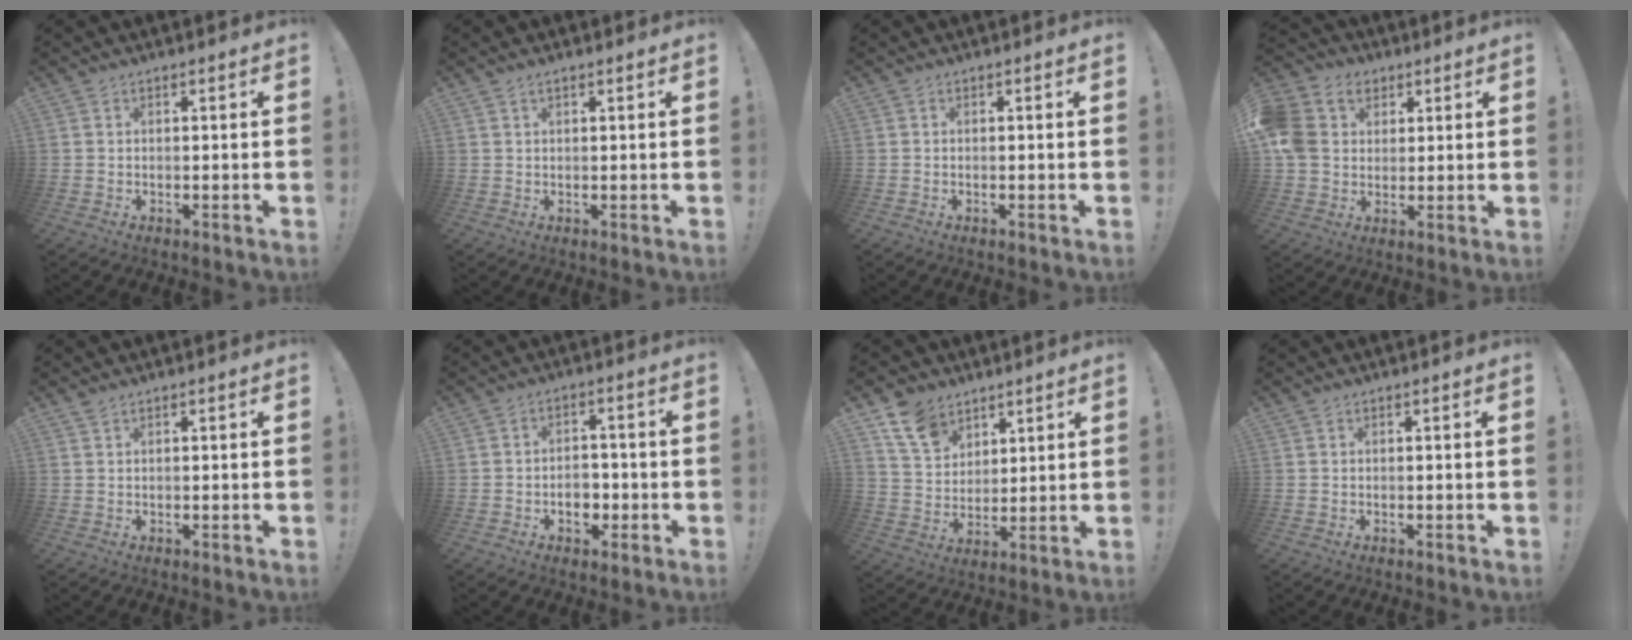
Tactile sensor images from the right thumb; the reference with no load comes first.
{"total": 1.1, "force": [0.8, 0.4, 0.7], "torque": [-0.018, 0.000, 0.015]}
{"total": 0.0}
{"total": 12.5, "force": [3.2, 10.7, 5.7], "torque": [-0.115, 0.002, 0.067]}
{"total": 1.1, "force": [0.9, 0.2, 0.5], "torque": [-0.010, 0.001, 0.017]}
{"total": 6.2, "force": [-1.8, 4.6, 3.7], "torque": [-0.048, 0.007, -0.032]}
{"total": 11.1, "force": [7.6, 7.2, 3.8], "torque": [-0.070, -0.044, 0.150]}
{"total": 0.0}